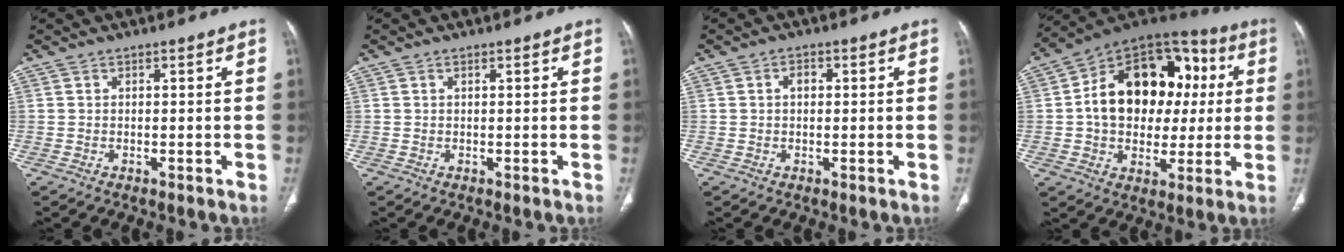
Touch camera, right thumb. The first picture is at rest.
{"total": 0.0}
{"total": 1.8, "force": [0.3, 1.3, 1.3], "torque": [-0.020, 0.009, 0.004]}
{"total": 22.9, "force": [2.3, 16.3, 15.9], "torque": [-0.212, 0.034, 0.040]}